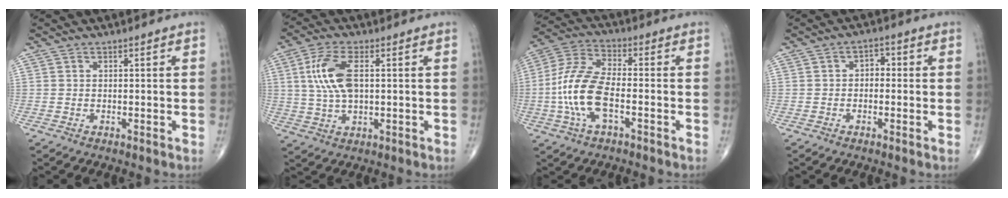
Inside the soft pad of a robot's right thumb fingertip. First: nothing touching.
{"total": 9.4, "force": [1.6, 4.4, 8.2], "torque": [-0.176, 0.005, 0.032]}
{"total": 12.9, "force": [-3.0, 5.6, 11.2], "torque": [-0.247, 0.028, -0.062]}
{"total": 2.7, "force": [-0.2, 1.9, 1.9], "torque": [-0.009, 0.012, -0.014]}